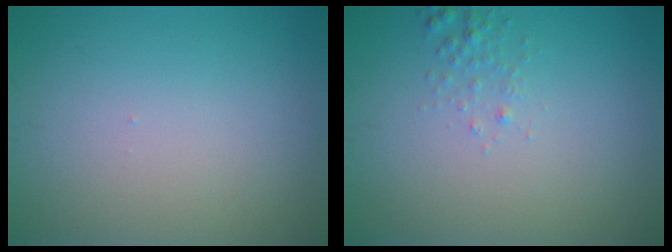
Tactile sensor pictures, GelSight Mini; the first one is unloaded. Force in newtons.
{"total": 0.9, "press": 0.9, "slide": 0.1}